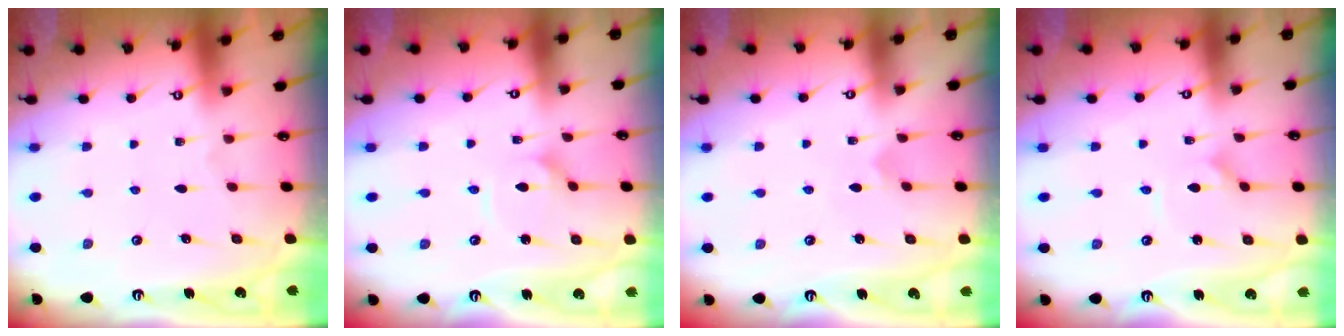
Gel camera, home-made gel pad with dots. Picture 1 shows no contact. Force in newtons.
{"total": 3.0, "press": 3.0, "slide": 0.2}
{"total": 3.2, "press": 3.2, "slide": 0.0}
{"total": 1.2, "press": 1.2, "slide": 0.1}